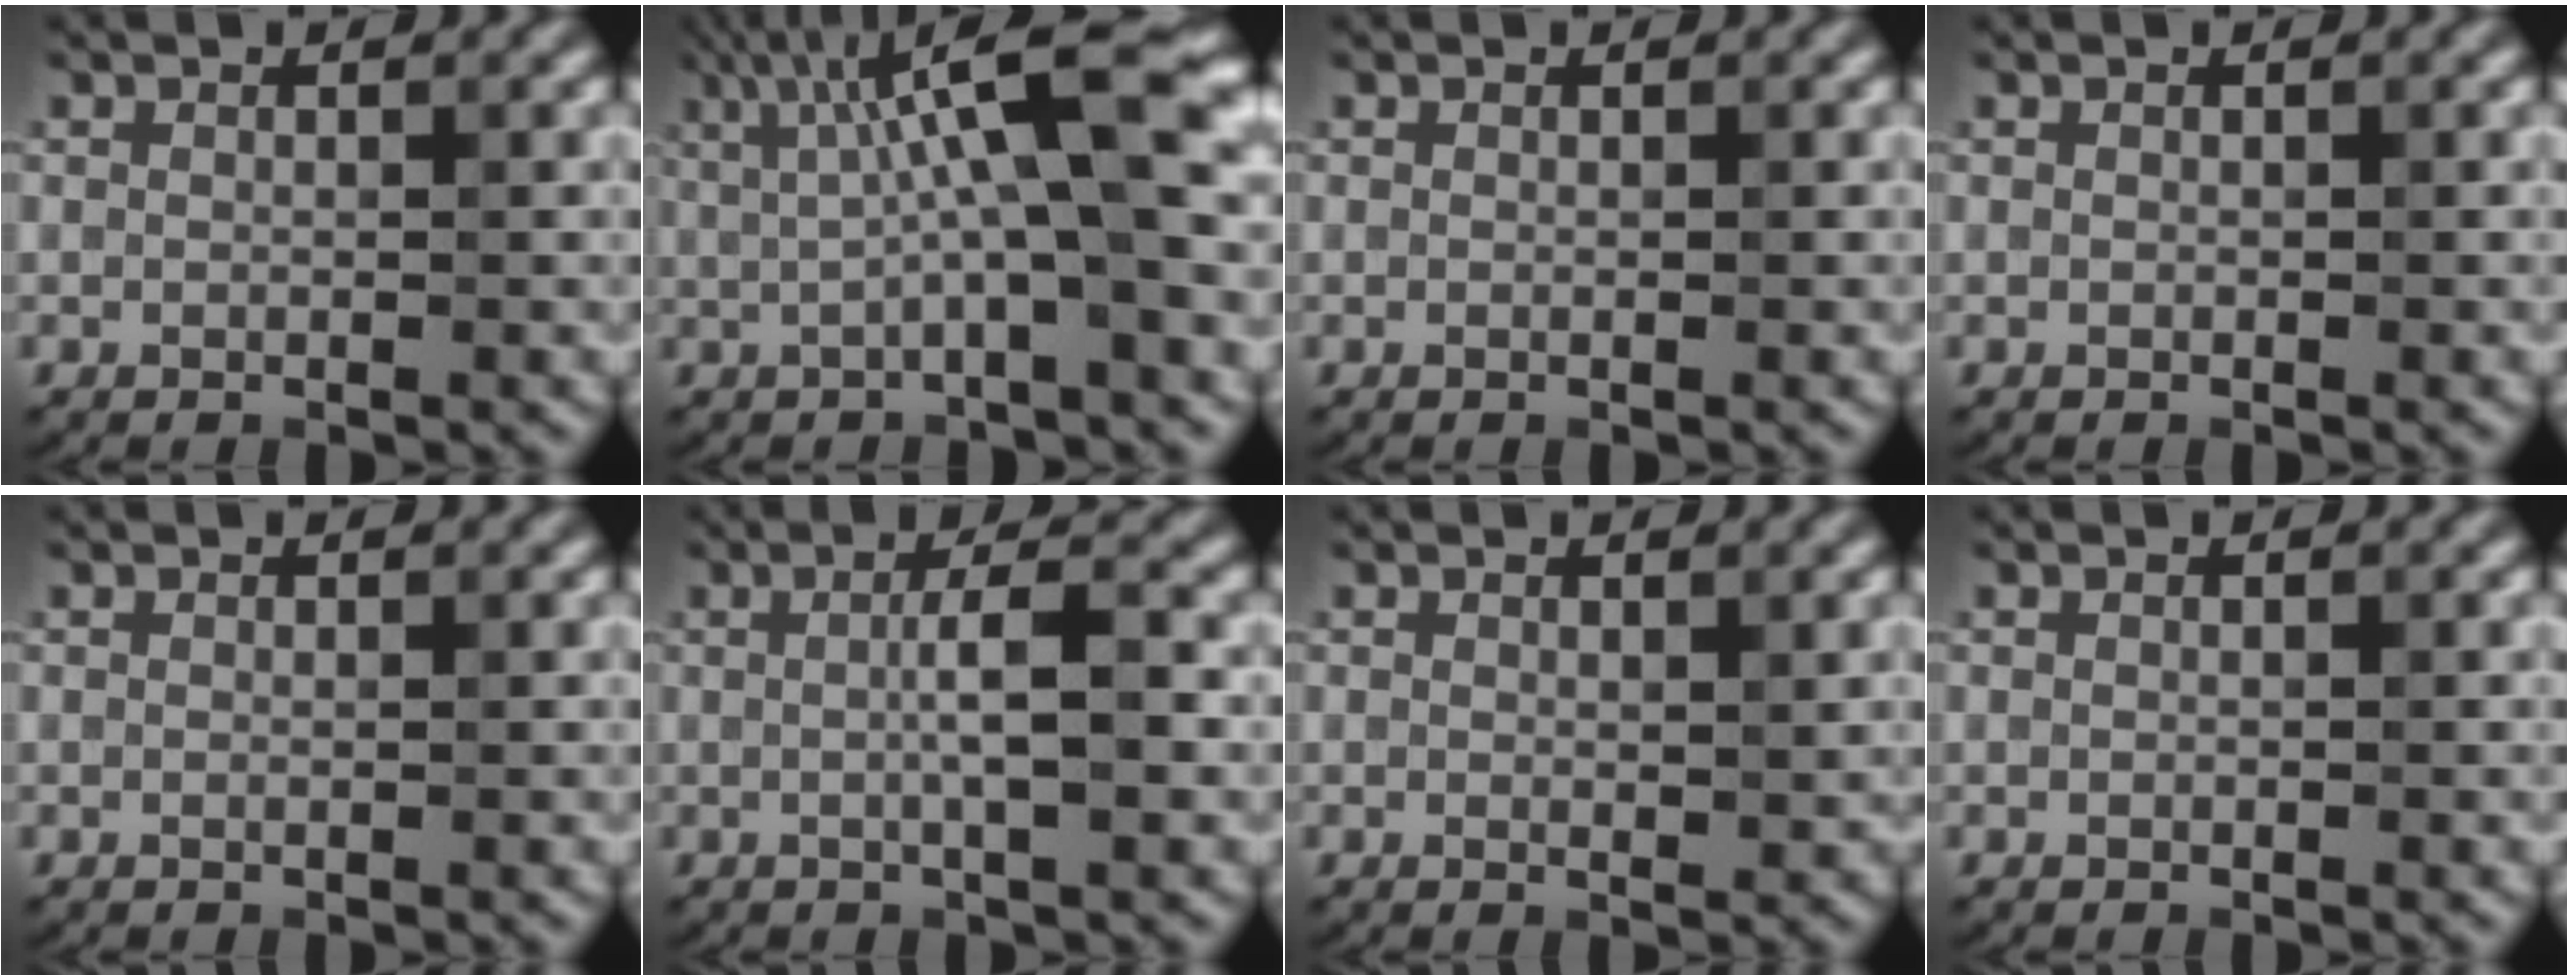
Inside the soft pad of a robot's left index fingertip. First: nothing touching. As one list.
[{"total": 11.0, "force": [2.2, 2.5, 10.5], "torque": [-0.156, 0.023, 0.032]}, {"total": 0.0}, {"total": 0.0}, {"total": 0.0}, {"total": 3.8, "force": [0.0, 0.6, 3.7], "torque": [-0.066, 0.007, 0.000]}, {"total": 0.8, "force": [0.3, 0.4, 0.7], "torque": [-0.007, -0.005, 0.005]}, {"total": 0.0}]